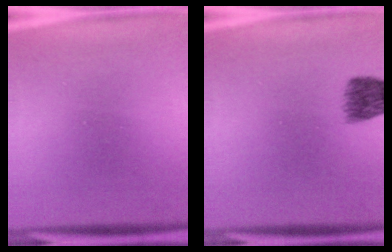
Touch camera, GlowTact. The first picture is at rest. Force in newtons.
{"total": 4.8}